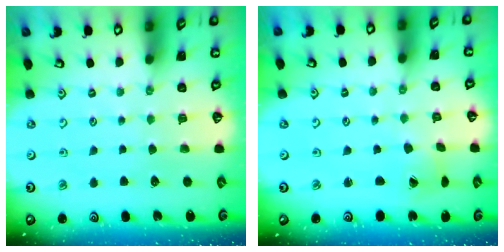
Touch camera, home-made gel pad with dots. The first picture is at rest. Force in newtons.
{"total": 1.7, "press": 1.7, "slide": 0.2}